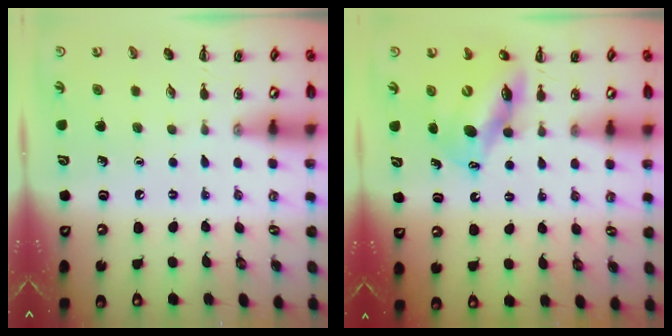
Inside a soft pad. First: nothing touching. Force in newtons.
{"total": 11.0, "press": 10.6, "slide": 2.9}